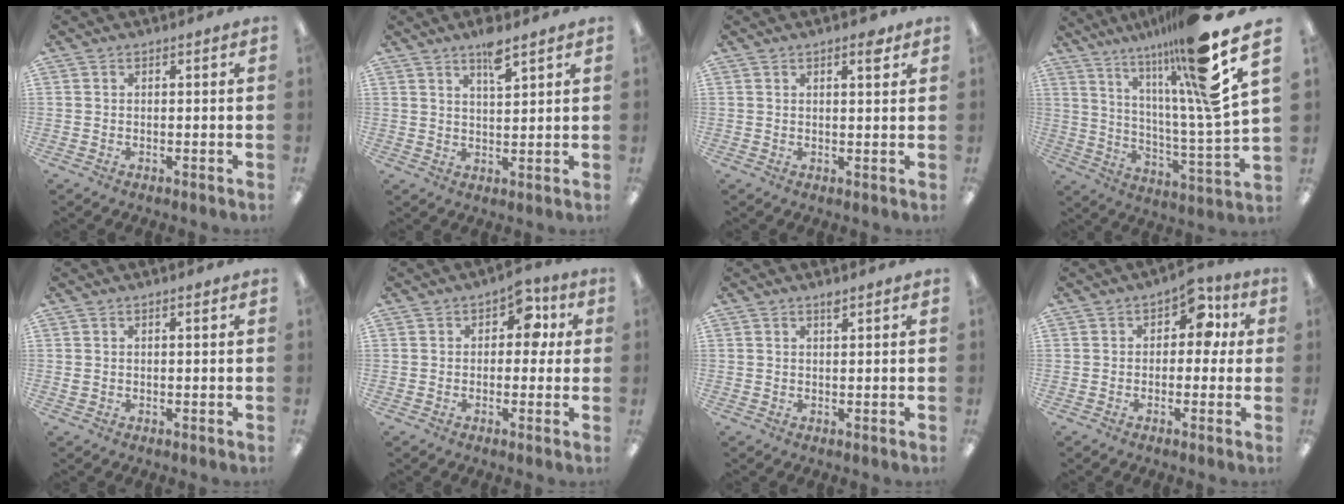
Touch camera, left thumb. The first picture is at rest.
{"total": 5.5, "force": [4.1, 1.2, 3.5], "torque": [-0.056, -0.022, 0.066]}
{"total": 3.8, "force": [2.4, 1.1, 2.8], "torque": [-0.029, -0.011, 0.033]}
{"total": 20.7, "force": [14.3, 1.9, 14.8], "torque": [-0.241, -0.093, 0.213]}
{"total": 0.8, "force": [0.3, 0.4, 0.6], "torque": [-0.012, 0.003, 0.005]}
{"total": 6.9, "force": [2.1, 4.5, 4.8], "torque": [-0.051, -0.001, 0.029]}
{"total": 1.2, "force": [1.0, 0.2, 0.6], "torque": [-0.015, 0.000, 0.018]}
{"total": 7.9, "force": [2.9, 5.0, 5.5], "torque": [-0.064, -0.008, 0.043]}